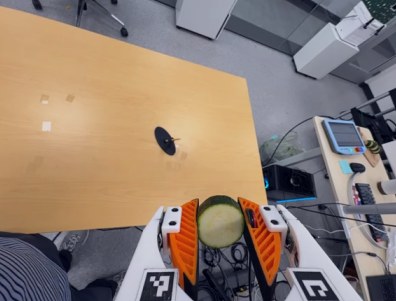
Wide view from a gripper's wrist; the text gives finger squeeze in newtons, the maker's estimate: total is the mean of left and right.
{"total": 11.2, "left": 10.7, "right": 11.7}